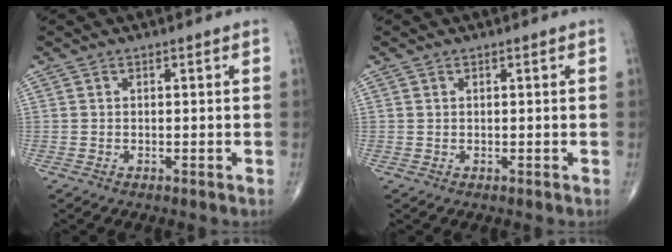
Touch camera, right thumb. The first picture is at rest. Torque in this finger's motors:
{"motor_torque": [-0.32, 0.15, -0.33, -0.24, 0.03]}